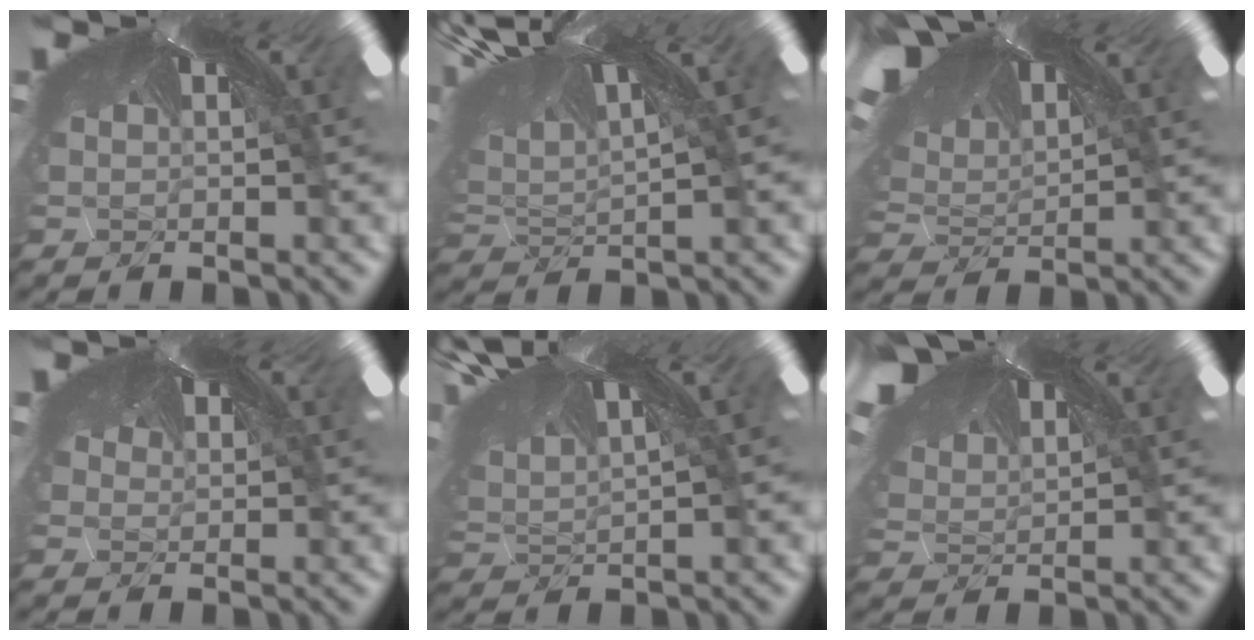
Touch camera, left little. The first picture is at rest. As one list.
[{"total": 3.6, "force": [-3.5, -0.4, 1.0], "torque": [-0.052, -0.032, -0.058]}, {"total": 2.9, "force": [-2.9, 0.2, -0.4], "torque": [-0.028, -0.045, -0.028]}, {"total": 0.8, "force": [0.4, 0.4, 0.6], "torque": [-0.004, 0.001, 0.009]}, {"total": 2.8, "force": [-2.6, -0.6, 0.6], "torque": [-0.028, -0.026, -0.044]}, {"total": 2.3, "force": [-2.2, -0.2, -0.6], "torque": [-0.008, -0.030, -0.020]}]